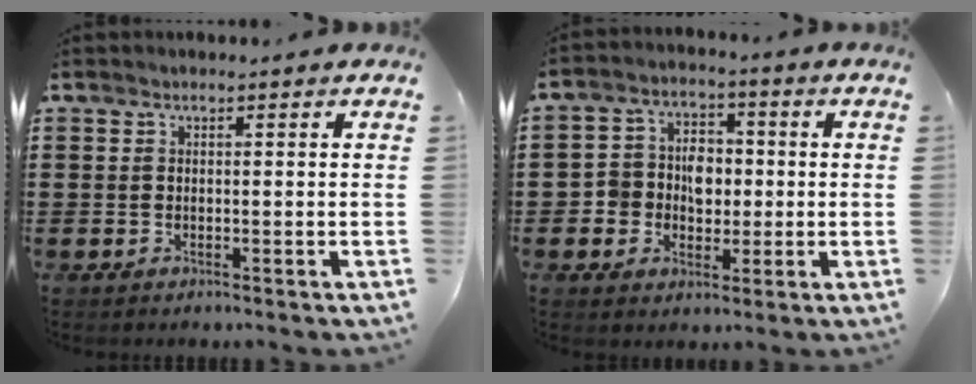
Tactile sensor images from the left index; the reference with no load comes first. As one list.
[{"total": 5.5, "force": [-0.6, 4.7, 2.7], "torque": [-0.066, 0.015, -0.013]}]